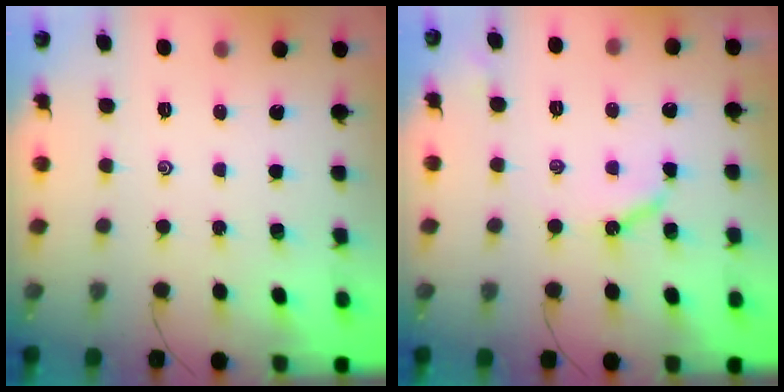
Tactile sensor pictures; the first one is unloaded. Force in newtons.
{"total": 6.2, "press": 6.2, "slide": 0.4}